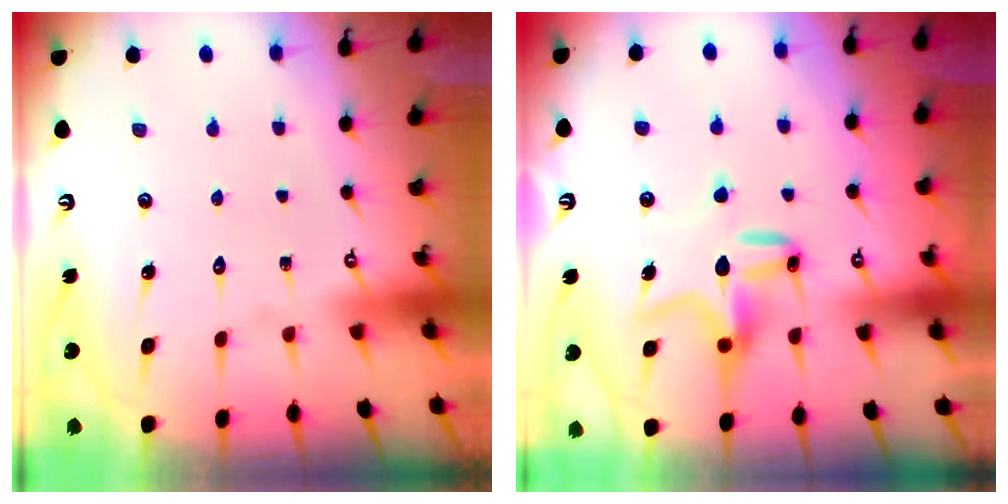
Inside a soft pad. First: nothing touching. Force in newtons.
{"total": 11.6, "press": 11.6, "slide": 0.3}